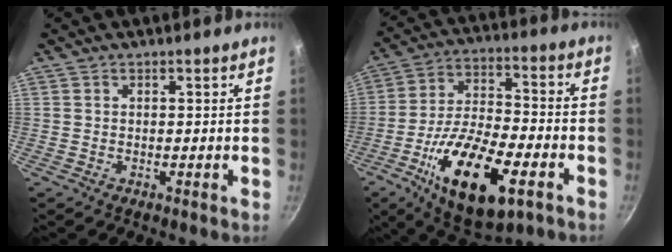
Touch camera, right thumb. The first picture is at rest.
{"total": 21.7, "force": [-9.3, 9.1, 17.4], "torque": [-0.290, 0.024, -0.156]}